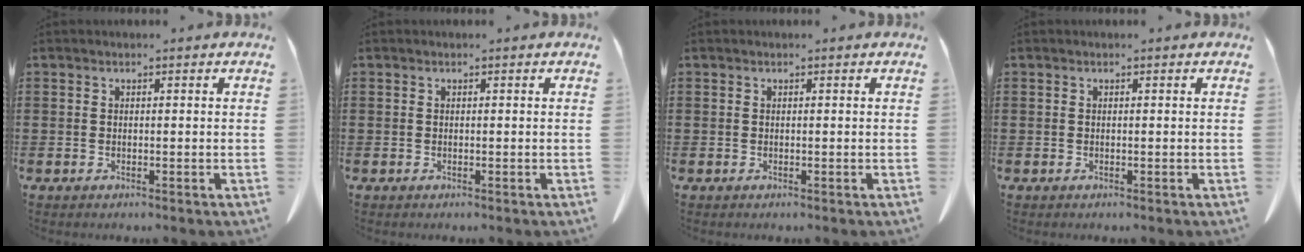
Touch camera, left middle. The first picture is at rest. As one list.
[{"total": 0.0}, {"total": 0.0}, {"total": 0.0}]